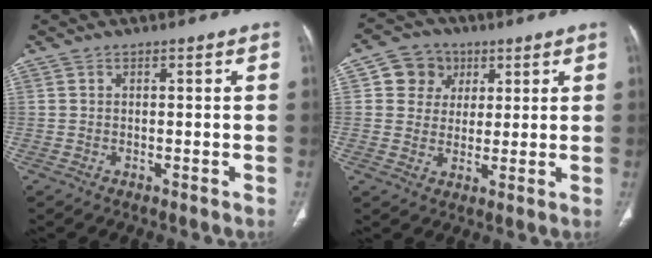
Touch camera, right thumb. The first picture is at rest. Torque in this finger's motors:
{"motor_torque": [0.11, 1.28, 0.19, -0.50, 0.01]}